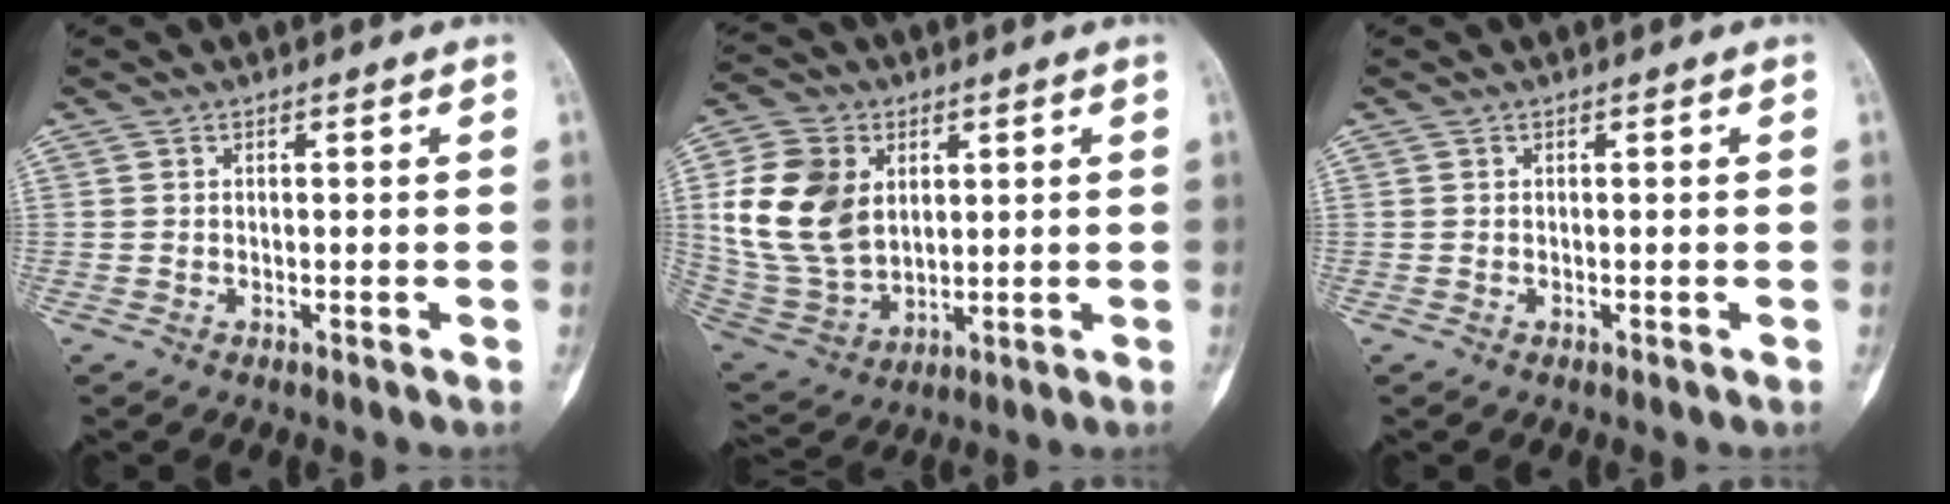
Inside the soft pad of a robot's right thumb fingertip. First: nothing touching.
{"total": 16.3, "force": [3.5, 11.9, 10.6], "torque": [-0.186, -0.009, 0.079]}
{"total": 0.0}